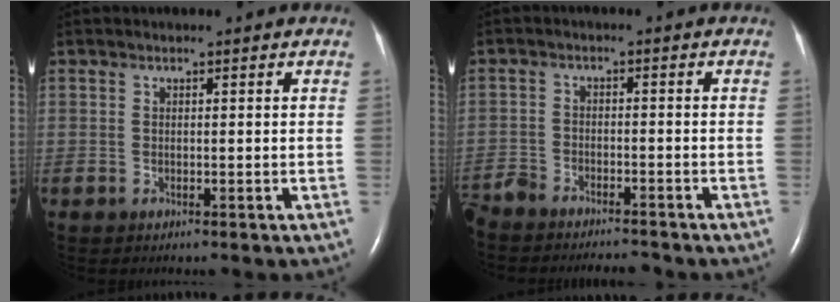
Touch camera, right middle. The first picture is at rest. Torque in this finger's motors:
{"motor_torque": [-0.02, -0.07, -0.01, -0.01]}